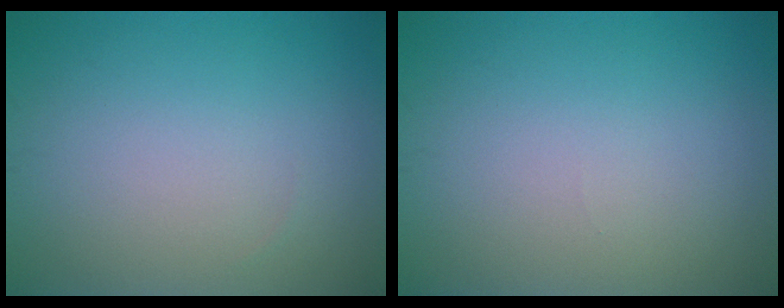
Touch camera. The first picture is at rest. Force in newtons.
{"total": 0.0}